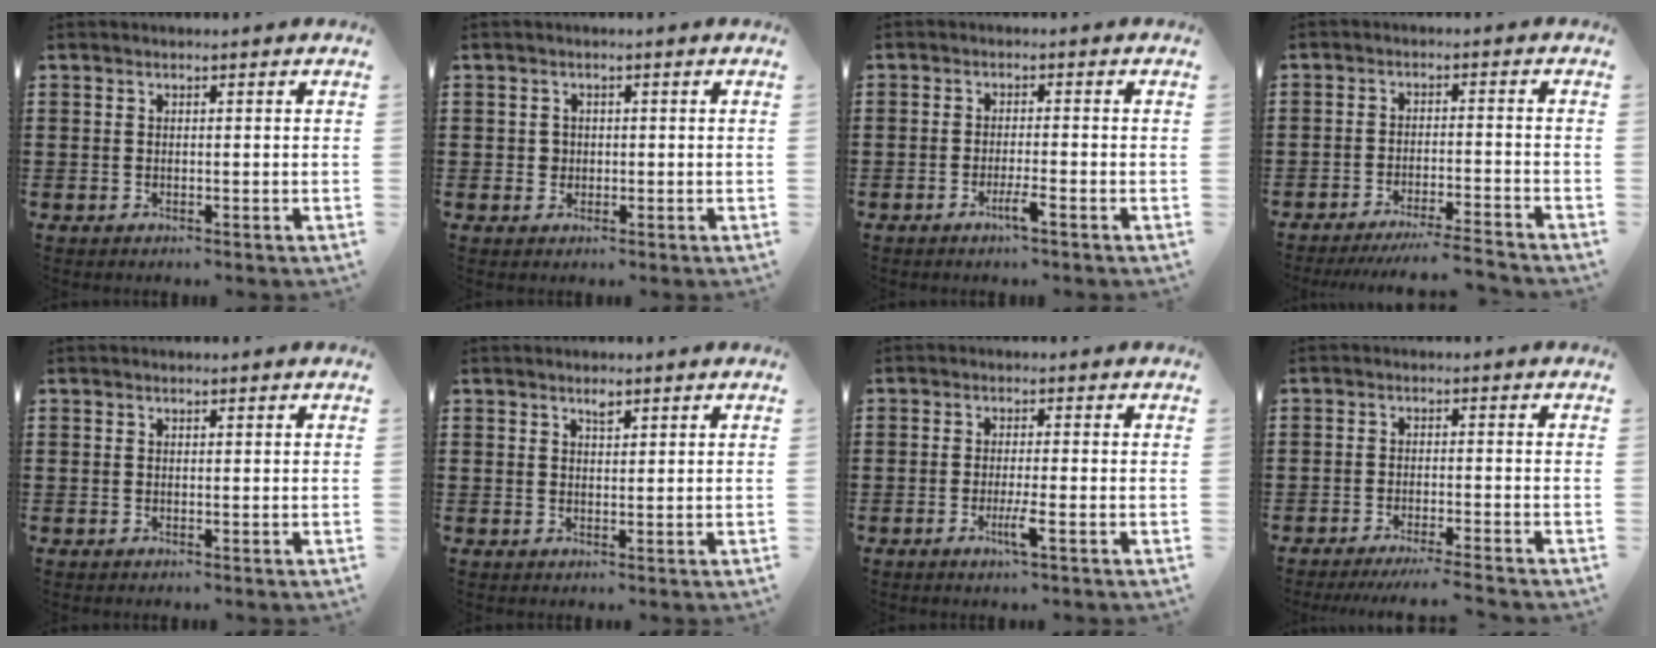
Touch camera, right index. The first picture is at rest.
{"total": 1.3, "force": [0.1, 1.2, 0.4], "torque": [-0.011, 0.006, 0.000]}
{"total": 2.7, "force": [-1.6, 0.0, 2.1], "torque": [-0.043, -0.004, -0.032]}
{"total": 4.4, "force": [-4.1, -0.5, 1.6], "torque": [-0.025, -0.013, -0.079]}
{"total": 0.0}
{"total": 1.4, "force": [1.0, 0.5, 0.8], "torque": [-0.010, -0.001, 0.016]}
{"total": 3.4, "force": [-1.5, 0.0, 3.1], "torque": [-0.058, -0.014, -0.027]}
{"total": 2.7, "force": [-2.4, -0.5, 1.2], "torque": [-0.018, -0.005, -0.046]}